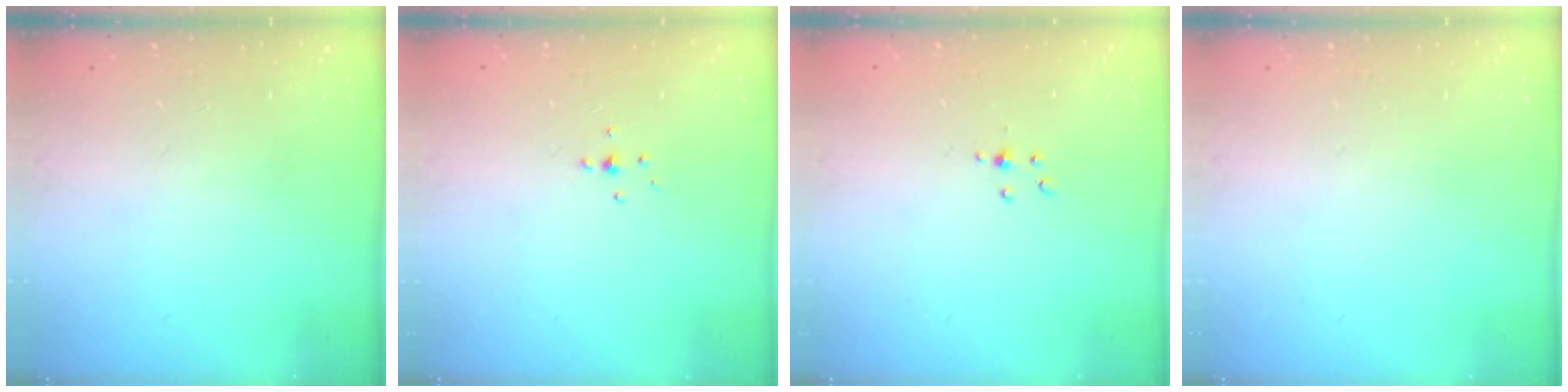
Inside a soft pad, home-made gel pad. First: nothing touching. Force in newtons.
{"total": 2.8, "press": 2.7, "slide": 0.7}
{"total": 3.0, "press": 2.8, "slide": 0.9}
{"total": 0.0}